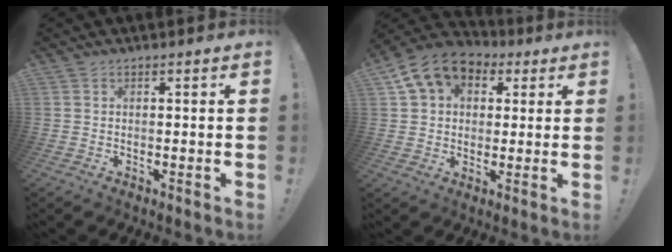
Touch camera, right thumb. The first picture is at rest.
{"total": 12.7, "force": [5.8, 9.5, 6.2], "torque": [-0.100, -0.019, 0.116]}